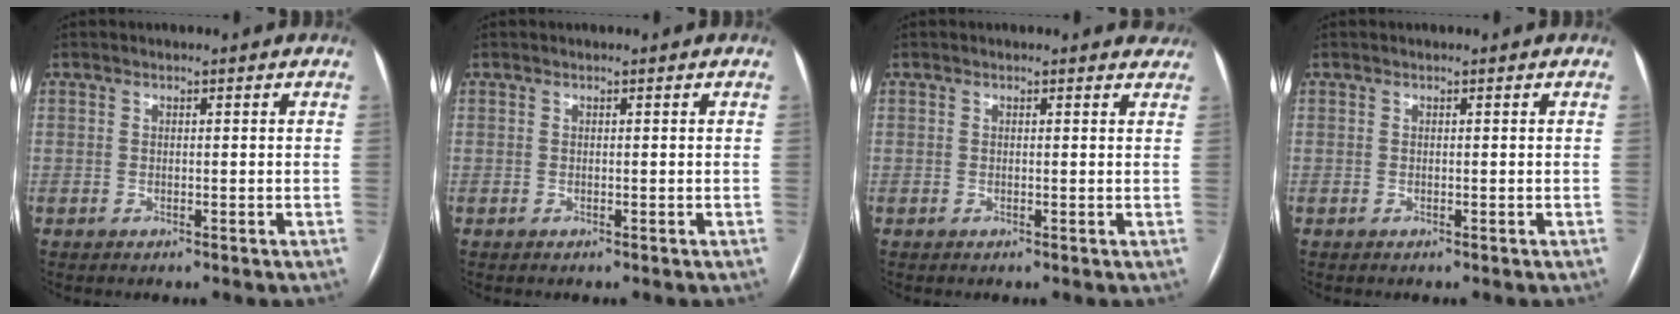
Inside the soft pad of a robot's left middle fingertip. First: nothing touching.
{"total": 0.0}
{"total": 2.9, "force": [2.7, 1.0, 0.1], "torque": [0.004, -0.009, 0.004]}
{"total": 0.0}